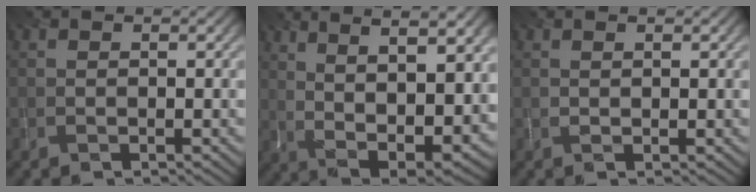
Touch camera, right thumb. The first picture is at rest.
{"total": 13.9, "force": [4.8, 5.3, 12.0], "torque": [-0.206, 0.016, 0.087]}
{"total": 0.7, "force": [0.5, 0.0, 0.5], "torque": [-0.009, -0.002, 0.014]}